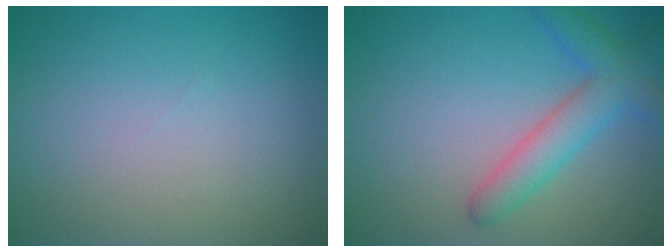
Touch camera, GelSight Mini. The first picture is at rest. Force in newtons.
{"total": 4.2, "press": 4.2, "slide": 0.2}